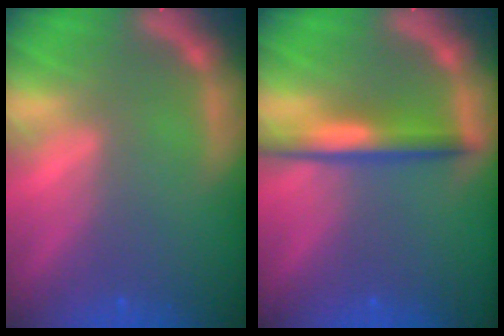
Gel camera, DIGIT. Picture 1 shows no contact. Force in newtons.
{"total": 4.0}